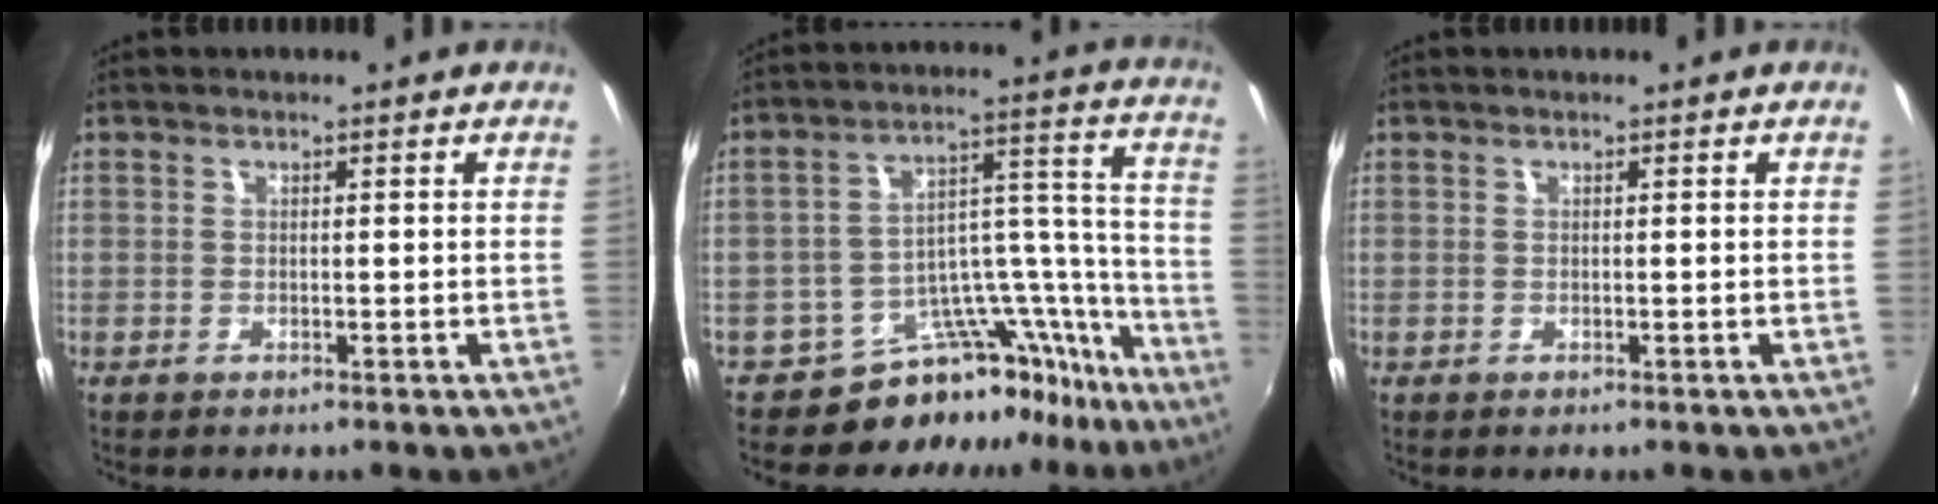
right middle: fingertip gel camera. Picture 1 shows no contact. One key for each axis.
{"total": 14.6, "fx": -13.2, "fy": 5.7, "fz": 2.6, "tx": -0.019, "ty": 0.077, "tz": -0.197}
{"total": 0.0}